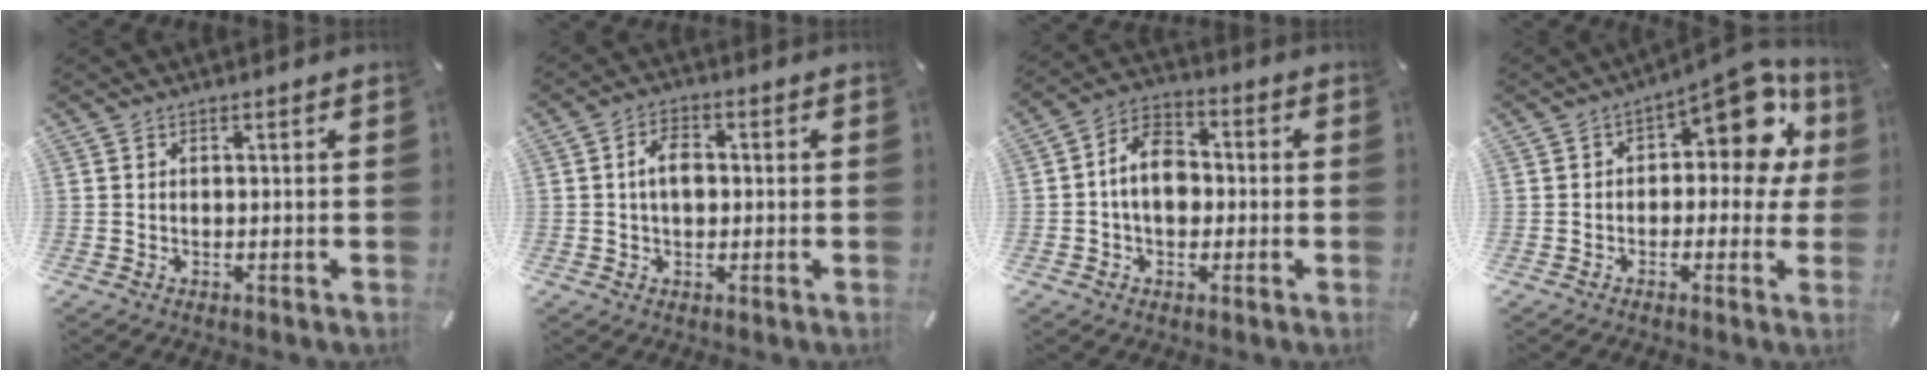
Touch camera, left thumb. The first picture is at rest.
{"total": 5.2, "force": [0.2, 3.4, 4.0], "torque": [-0.076, 0.004, -0.002]}
{"total": 9.1, "force": [-0.6, 6.7, 6.1], "torque": [-0.109, 0.015, -0.011]}
{"total": 12.9, "force": [5.3, 6.3, 9.9], "torque": [-0.130, -0.041, 0.089]}